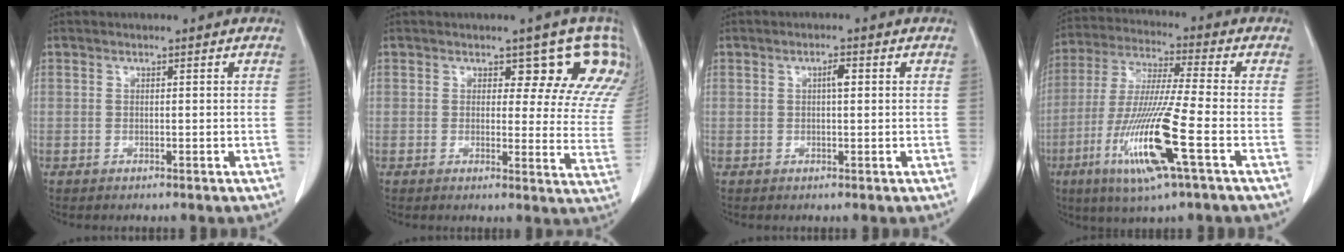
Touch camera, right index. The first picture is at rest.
{"total": 10.4, "force": [7.5, 4.5, 5.6], "torque": [-0.035, -0.018, 0.054]}
{"total": 1.7, "force": [0.4, 0.4, 1.6], "torque": [-0.028, 0.004, 0.006]}
{"total": 15.5, "force": [-5.8, 0.0, 14.4], "torque": [-0.300, -0.025, -0.112]}